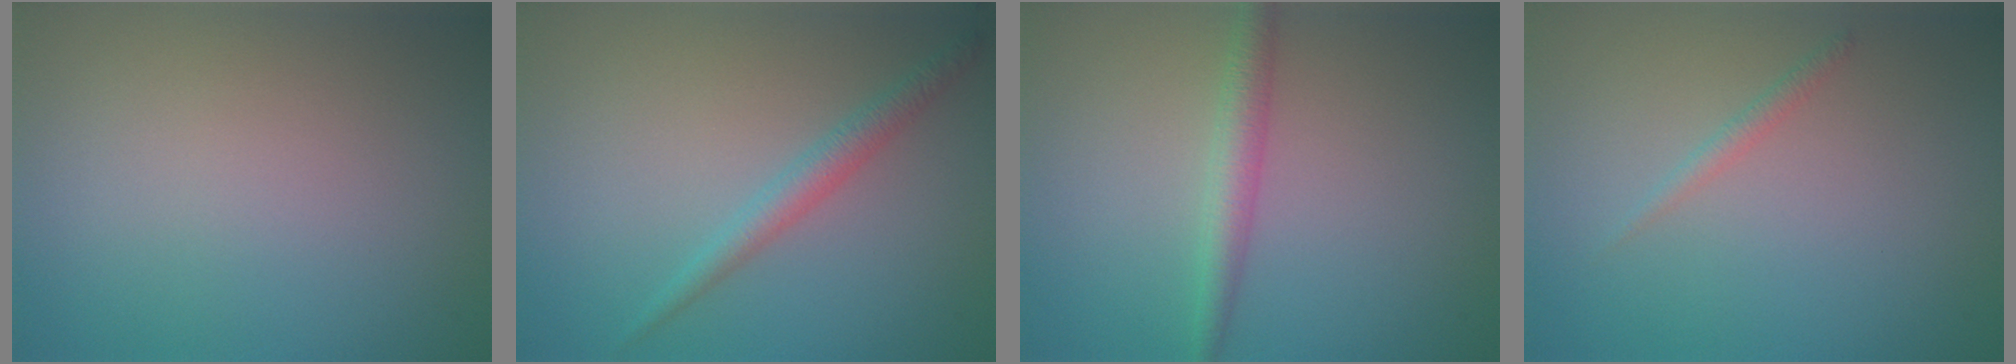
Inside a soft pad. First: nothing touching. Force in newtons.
{"total": 2.0, "press": 2.0, "slide": 0.0}
{"total": 2.3, "press": 2.3, "slide": 0.1}
{"total": 0.9, "press": 0.9, "slide": 0.1}